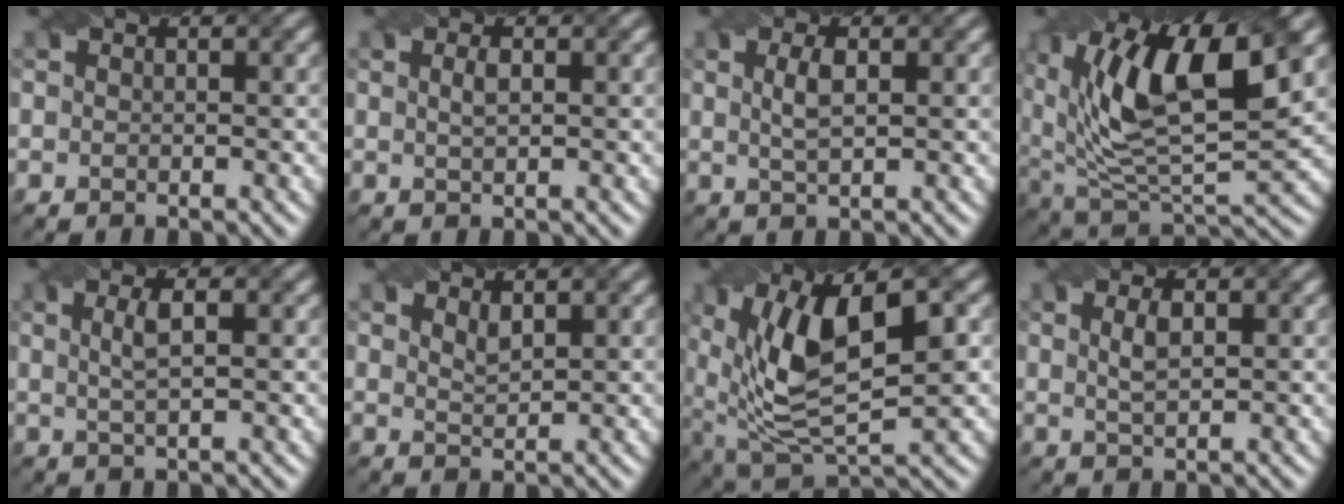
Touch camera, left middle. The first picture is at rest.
{"total": 1.2, "force": [0.3, 0.4, 1.1], "torque": [-0.022, 0.001, 0.007]}
{"total": 2.2, "force": [0.5, 0.7, 2.0], "torque": [-0.041, 0.003, 0.012]}
{"total": 14.2, "force": [5.5, 5.5, 11.9], "torque": [-0.213, 0.008, 0.092]}
{"total": 2.5, "force": [0.5, 0.7, 2.4], "torque": [-0.040, 0.004, 0.009]}
{"total": 1.2, "force": [0.9, 0.3, 0.7], "torque": [-0.017, -0.003, 0.019]}
{"total": 11.3, "force": [2.1, 5.0, 9.9], "torque": [-0.185, -0.002, 0.038]}
{"total": 1.9, "force": [0.6, 0.6, 1.6], "torque": [-0.033, 0.001, 0.014]}